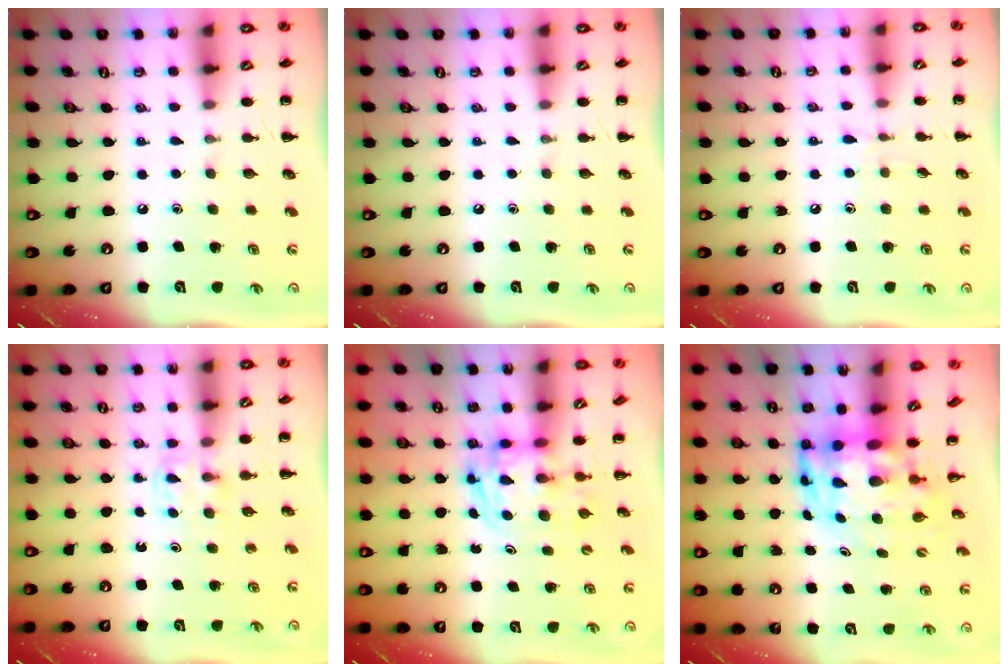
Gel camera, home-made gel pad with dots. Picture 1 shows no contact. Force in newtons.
{"total": 0.0}
{"total": 4.4, "press": 4.0, "slide": 1.9}
{"total": 3.0, "press": 2.8, "slide": 1.0}
{"total": 2.9, "press": 2.9, "slide": 0.5}
{"total": 5.6, "press": 5.3, "slide": 1.8}